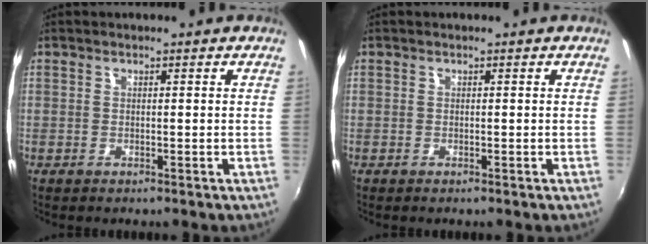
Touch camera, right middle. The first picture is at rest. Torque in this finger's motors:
{"motor_torque": [0.20, -0.21, 0.03, 0.01]}